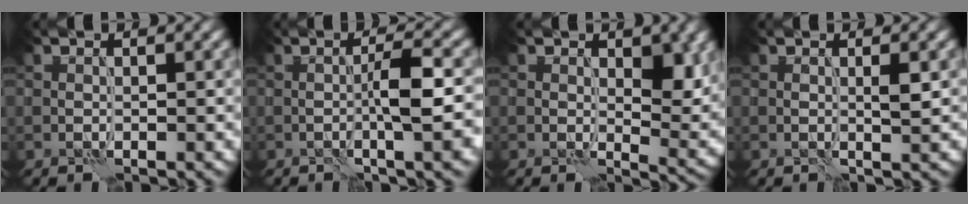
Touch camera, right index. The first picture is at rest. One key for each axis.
{"total": 5.1, "fx": -0.9, "fy": 0.6, "fz": 4.9, "tx": -0.082, "ty": 0.010, "tz": -0.018}
{"total": 4.4, "fx": 1.2, "fy": 2.3, "fz": 3.5, "tx": -0.042, "ty": -0.012, "tz": 0.022}
{"total": 1.4, "fx": 0.1, "fy": 0.1, "fz": 1.4, "tx": -0.025, "ty": 0.000, "tz": 0.001}